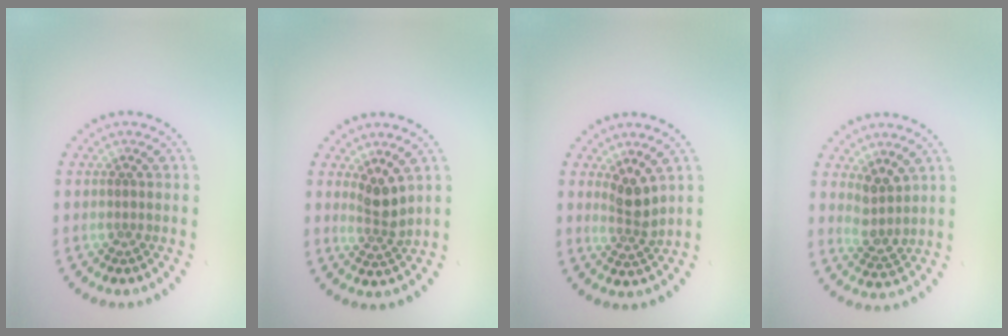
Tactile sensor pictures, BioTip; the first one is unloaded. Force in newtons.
{"total": 2.3, "press": 1.8, "slide": 1.5}
{"total": 2.4, "press": 1.8, "slide": 1.6}
{"total": 2.3, "press": 1.9, "slide": 1.3}